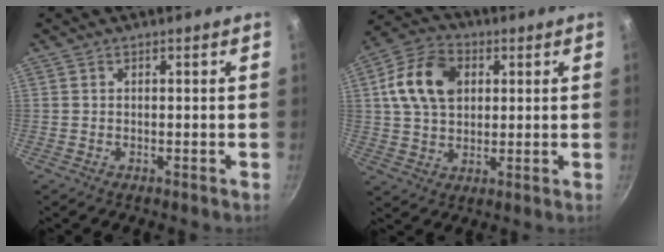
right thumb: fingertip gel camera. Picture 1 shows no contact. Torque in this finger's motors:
{"motor_torque": [-0.64, 0.93, 0.00, 0.05, 0.22]}